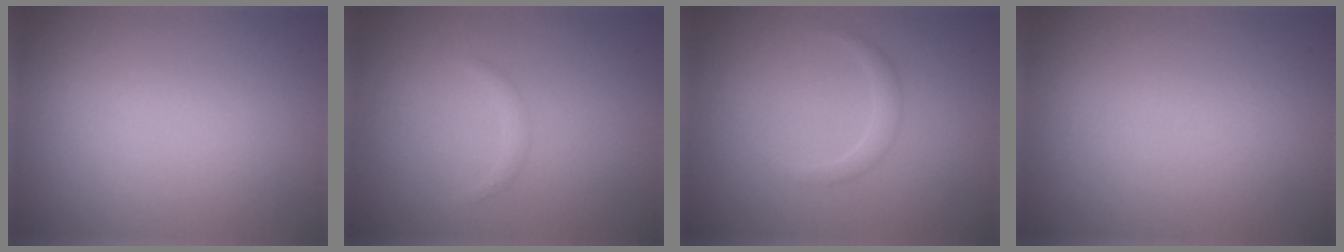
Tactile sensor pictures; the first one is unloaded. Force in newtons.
{"total": 0.6, "press": 0.6, "slide": 0.0}
{"total": 1.1, "press": 1.1, "slide": 0.1}
{"total": 0.0}